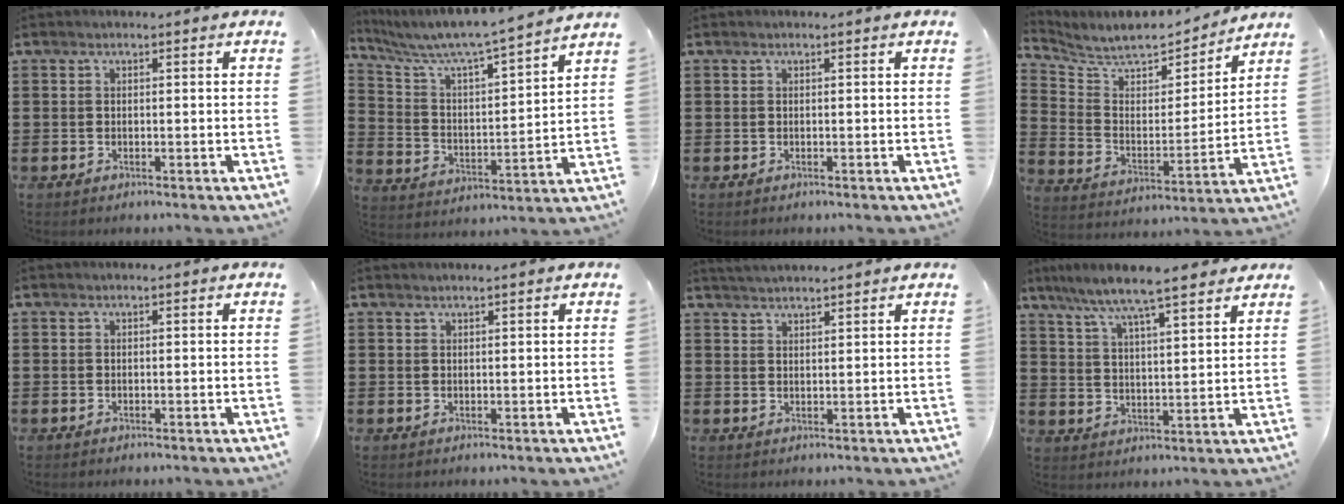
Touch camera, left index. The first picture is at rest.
{"total": 6.3, "force": [5.8, -0.1, 2.6], "torque": [-0.077, -0.048, 0.090]}
{"total": 0.0}
{"total": 7.3, "force": [6.9, 1.7, 1.8], "torque": [-0.072, -0.051, 0.118]}
{"total": 0.0}
{"total": 0.8, "force": [0.7, -0.1, 0.3], "torque": [-0.006, -0.003, 0.013]}
{"total": 2.2, "force": [2.2, -0.1, 0.0], "torque": [-0.005, -0.001, 0.044]}
{"total": 7.2, "force": [6.2, 0.4, 3.5], "torque": [-0.093, -0.026, 0.106]}